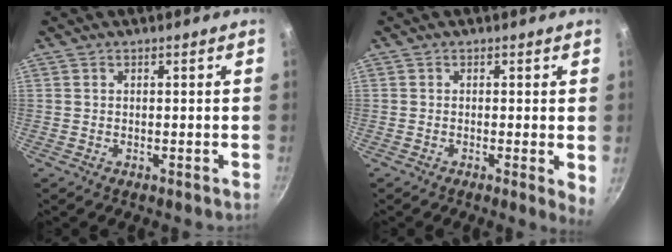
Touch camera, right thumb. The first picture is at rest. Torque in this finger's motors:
{"motor_torque": [-0.08, 0.65, -0.20, 0.04, -0.04]}